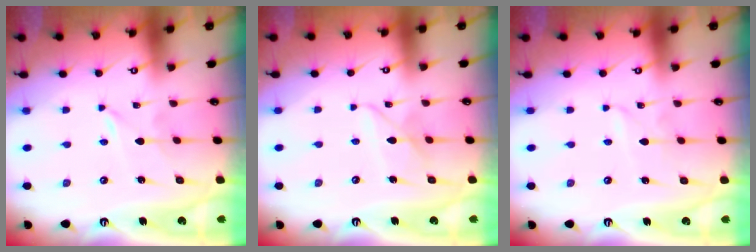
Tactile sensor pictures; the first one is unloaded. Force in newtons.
{"total": 7.3, "press": 7.3, "slide": 0.5}
{"total": 1.6, "press": 1.5, "slide": 0.1}